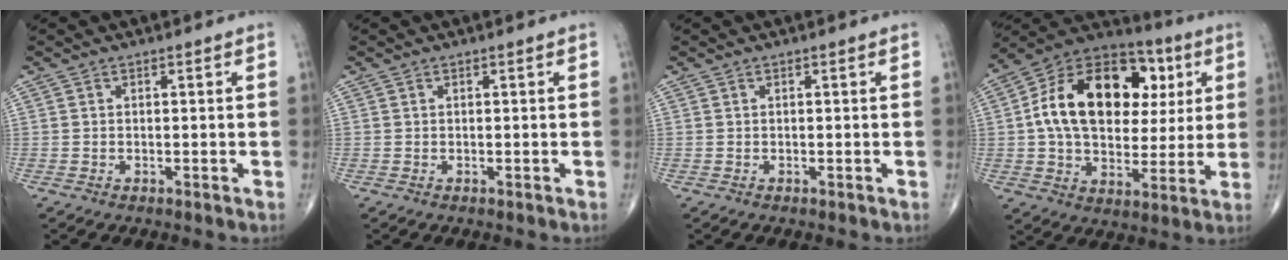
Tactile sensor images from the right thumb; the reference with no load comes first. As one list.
[{"total": 0.0}, {"total": 0.0}, {"total": 24.2, "force": [5.0, 15.9, 17.6], "torque": [-0.266, 0.013, 0.075]}]